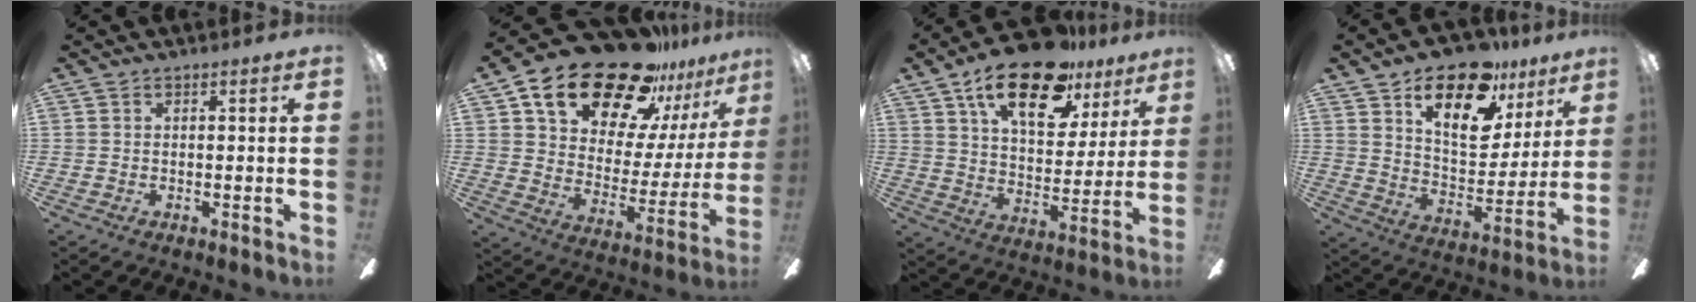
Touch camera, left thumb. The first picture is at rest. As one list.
[{"total": 24.4, "force": [18.0, 11.3, 12.0], "torque": [-0.192, -0.113, 0.317]}, {"total": 21.9, "force": [13.7, 9.7, 14.1], "torque": [-0.228, -0.067, 0.233]}, {"total": 19.9, "force": [12.6, 9.4, 12.2], "torque": [-0.195, -0.064, 0.216]}]